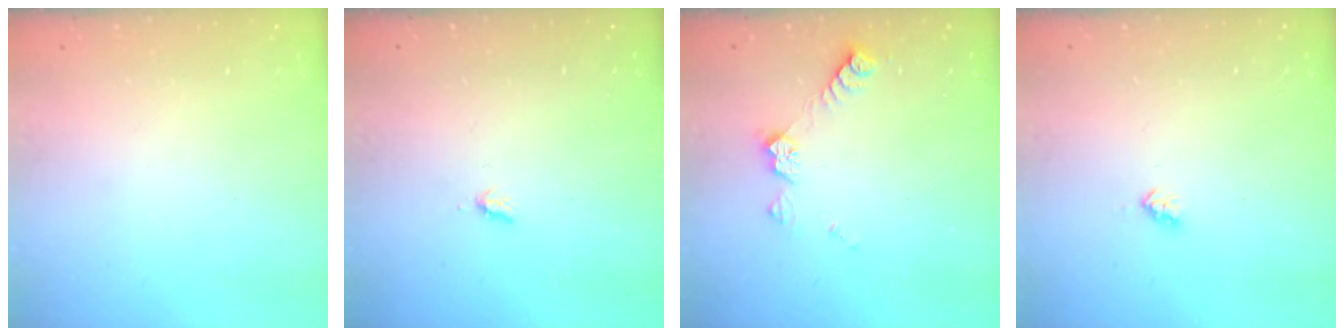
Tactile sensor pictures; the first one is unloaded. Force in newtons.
{"total": 2.4, "press": 2.4, "slide": 0.4}
{"total": 7.1, "press": 7.0, "slide": 1.1}
{"total": 3.0, "press": 2.9, "slide": 0.4}